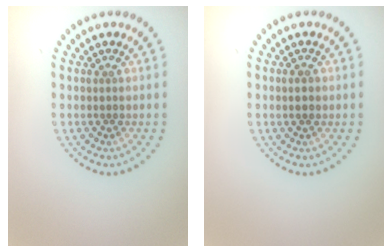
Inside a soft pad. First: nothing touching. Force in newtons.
{"total": 1.8, "press": 1.8, "slide": 0.1}